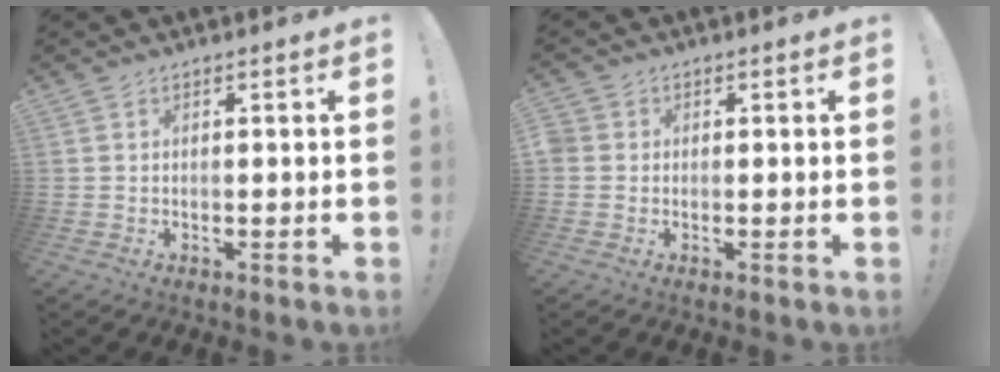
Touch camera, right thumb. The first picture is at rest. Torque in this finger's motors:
{"motor_torque": [0.37, 0.53, 1.32, 0.22, 0.21]}